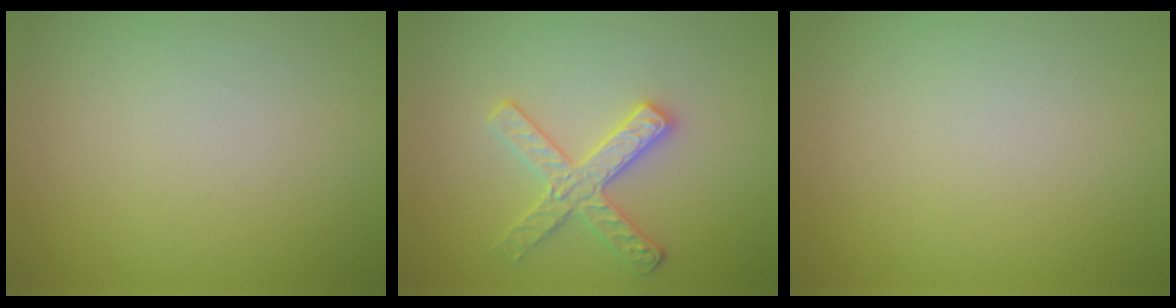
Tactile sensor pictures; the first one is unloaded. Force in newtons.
{"total": 2.9, "press": 2.8, "slide": 0.6}
{"total": 0.0}